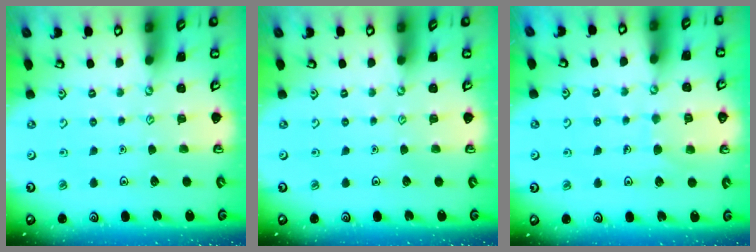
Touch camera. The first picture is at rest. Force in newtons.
{"total": 0.0}
{"total": 6.0, "press": 6.0, "slide": 0.5}